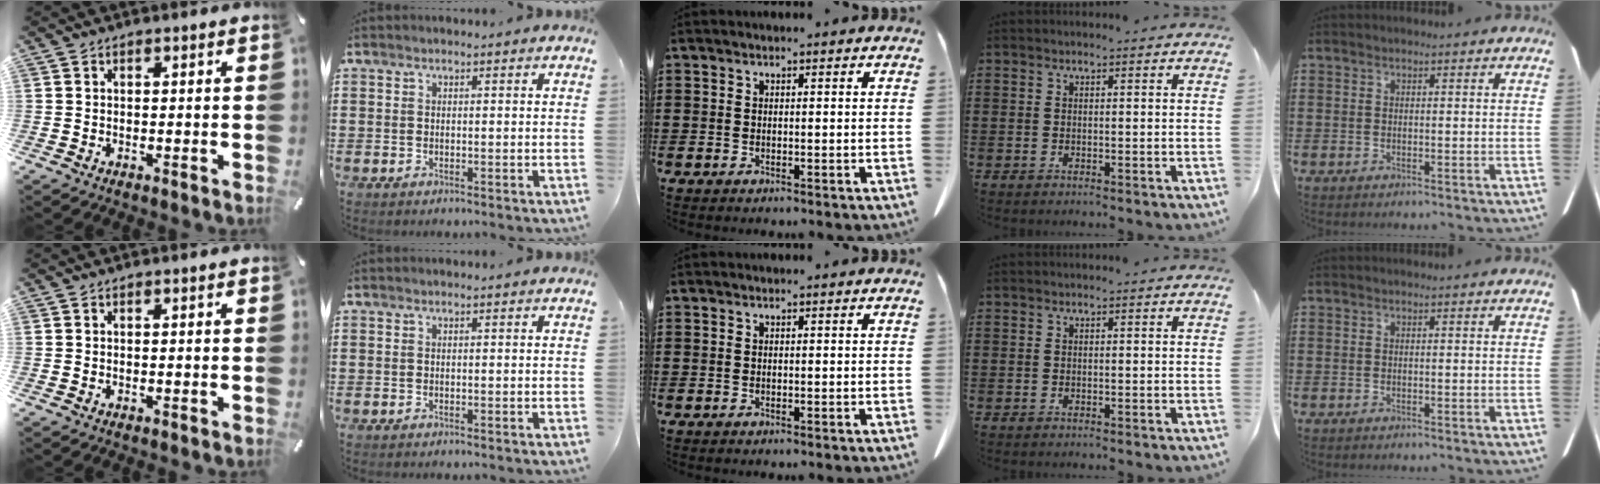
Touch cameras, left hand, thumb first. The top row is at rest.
{}